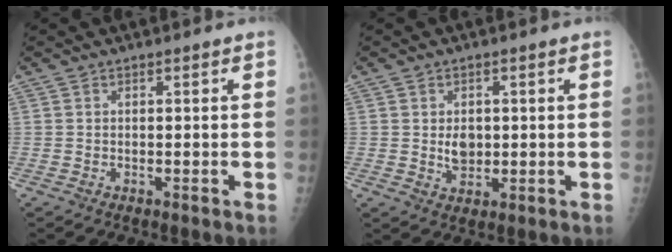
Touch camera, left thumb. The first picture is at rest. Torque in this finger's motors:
{"motor_torque": [0.15, -0.01, 0.34, 0.02, 0.01]}